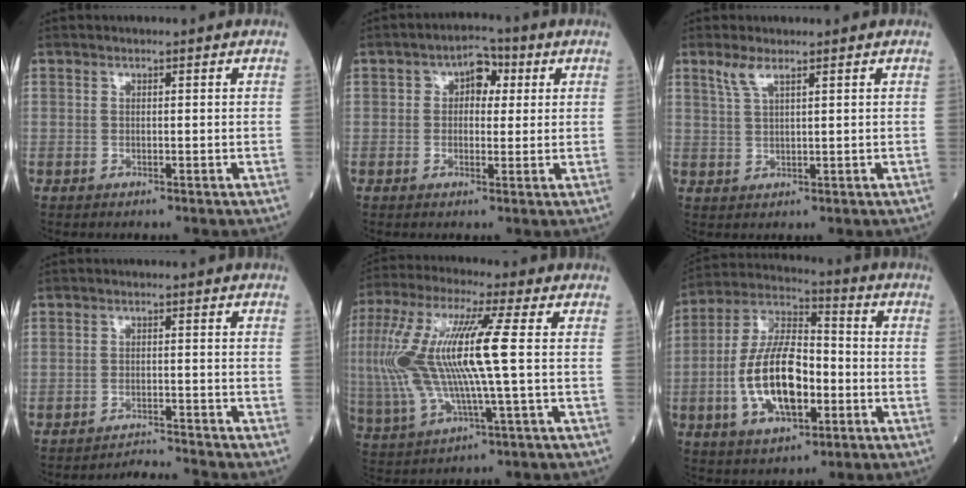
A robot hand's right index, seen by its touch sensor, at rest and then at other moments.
{"total": 4.7, "force": [1.2, 3.0, 3.4], "torque": [-0.046, 0.023, 0.015]}
{"total": 2.8, "force": [1.9, 0.3, 2.0], "torque": [-0.053, 0.007, 0.043]}
{"total": 4.1, "force": [-3.6, -1.8, -0.8], "torque": [0.010, -0.008, -0.058]}
{"total": 18.5, "force": [1.2, 2.6, 18.3], "torque": [-0.410, 0.015, 0.019]}
{"total": 15.4, "force": [-3.5, 6.5, 13.6], "torque": [-0.276, 0.010, -0.061]}